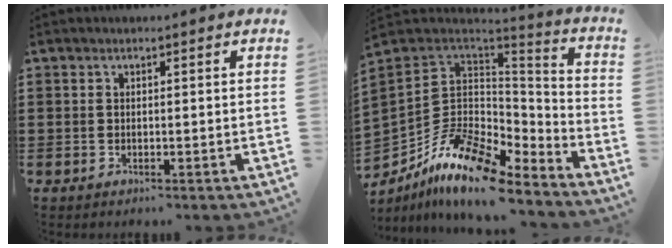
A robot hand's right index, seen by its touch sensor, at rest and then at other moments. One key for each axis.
{"total": 13.5, "fx": -8.8, "fy": 6.2, "fz": 8.1, "tx": -0.177, "ty": 0.018, "tz": -0.163}